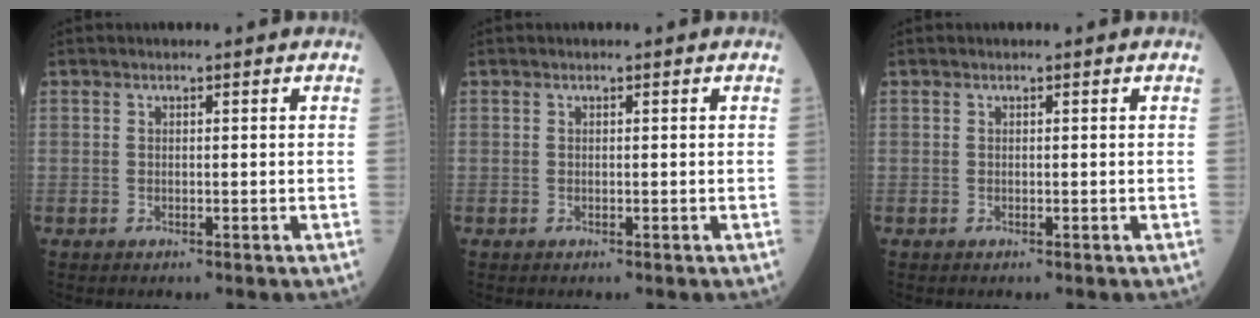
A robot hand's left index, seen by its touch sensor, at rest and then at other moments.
{"total": 0.0}
{"total": 0.0}